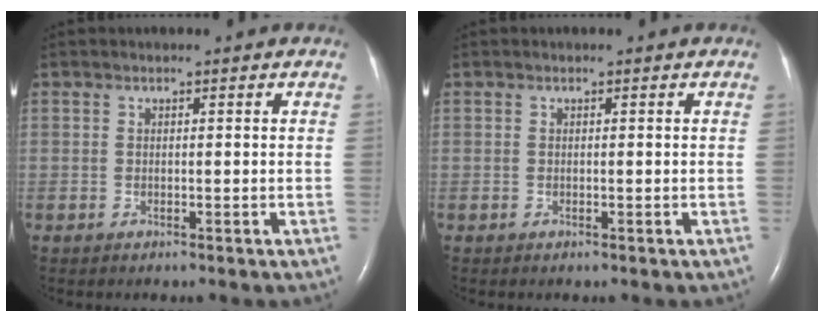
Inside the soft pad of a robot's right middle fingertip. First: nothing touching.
{"total": 0.0}